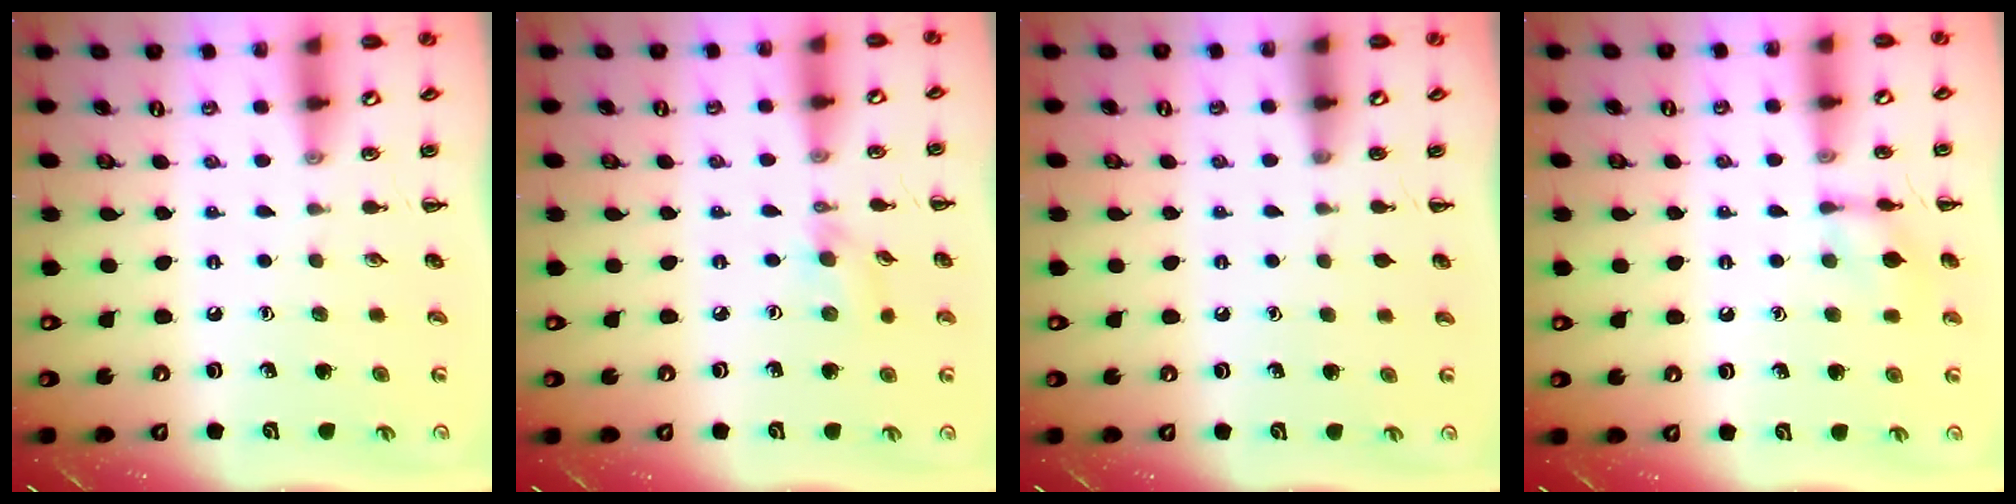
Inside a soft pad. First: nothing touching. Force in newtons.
{"total": 3.5, "press": 3.2, "slide": 1.4}
{"total": 0.0}
{"total": 8.3, "press": 8.2, "slide": 1.1}